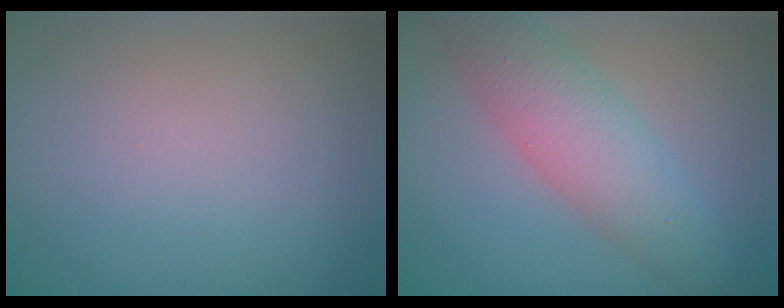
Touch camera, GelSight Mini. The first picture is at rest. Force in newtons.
{"total": 6.5, "press": 6.5, "slide": 0.2}